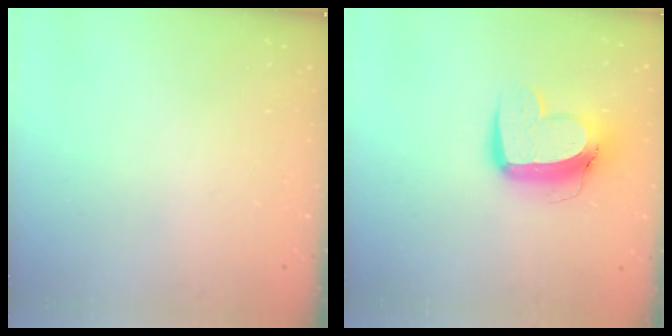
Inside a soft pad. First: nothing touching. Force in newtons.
{"total": 13.1, "press": 13.0, "slide": 1.6}